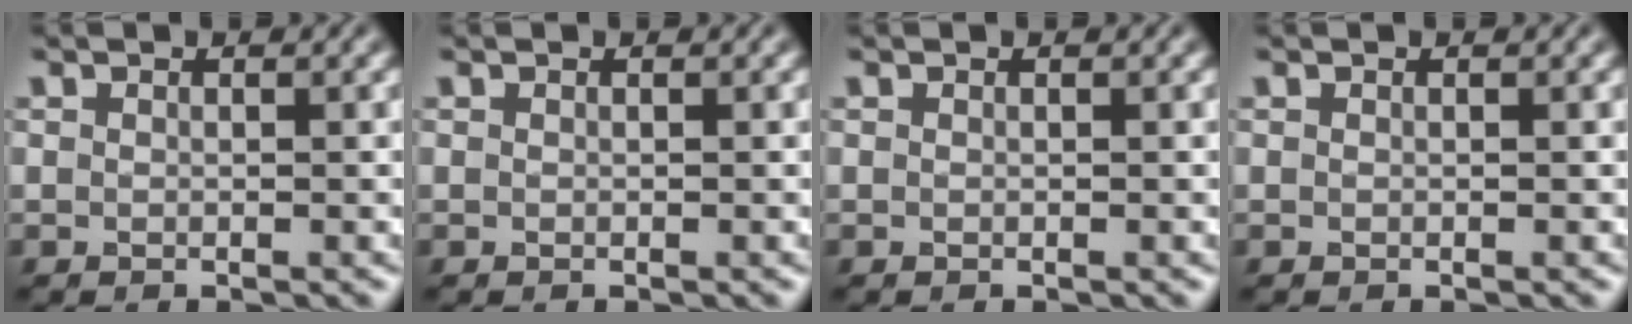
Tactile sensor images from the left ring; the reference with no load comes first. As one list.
[{"total": 0.0}, {"total": 0.0}, {"total": 0.0}]